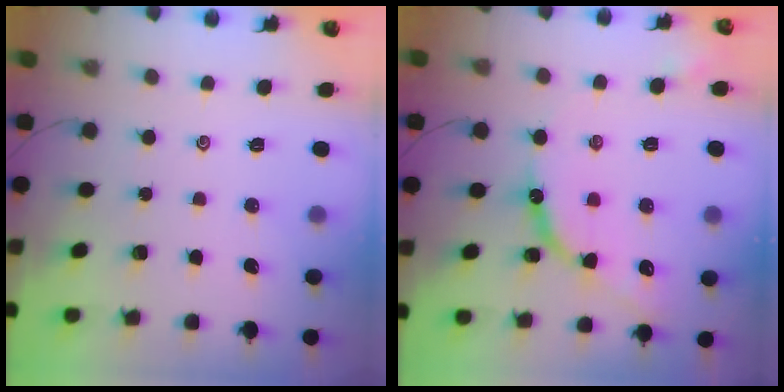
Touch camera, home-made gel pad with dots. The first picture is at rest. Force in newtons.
{"total": 10.4, "press": 10.4, "slide": 1.0}